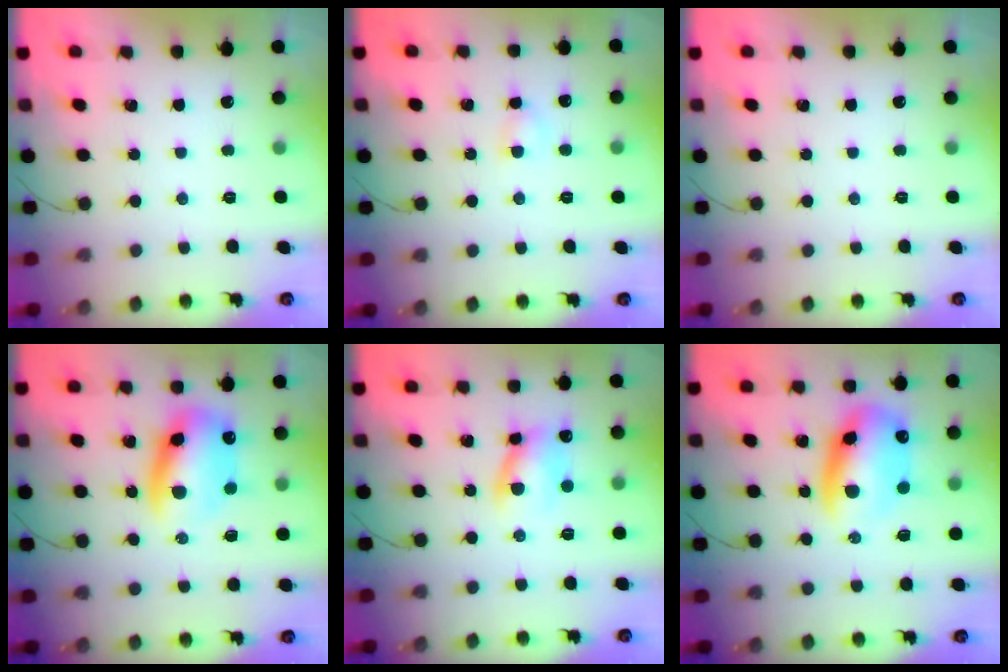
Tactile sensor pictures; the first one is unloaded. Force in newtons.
{"total": 3.1, "press": 2.9, "slide": 1.1}
{"total": 0.0}
{"total": 11.9, "press": 11.5, "slide": 3.1}
{"total": 8.9, "press": 8.9, "slide": 0.8}
{"total": 13.3, "press": 12.9, "slide": 3.4}